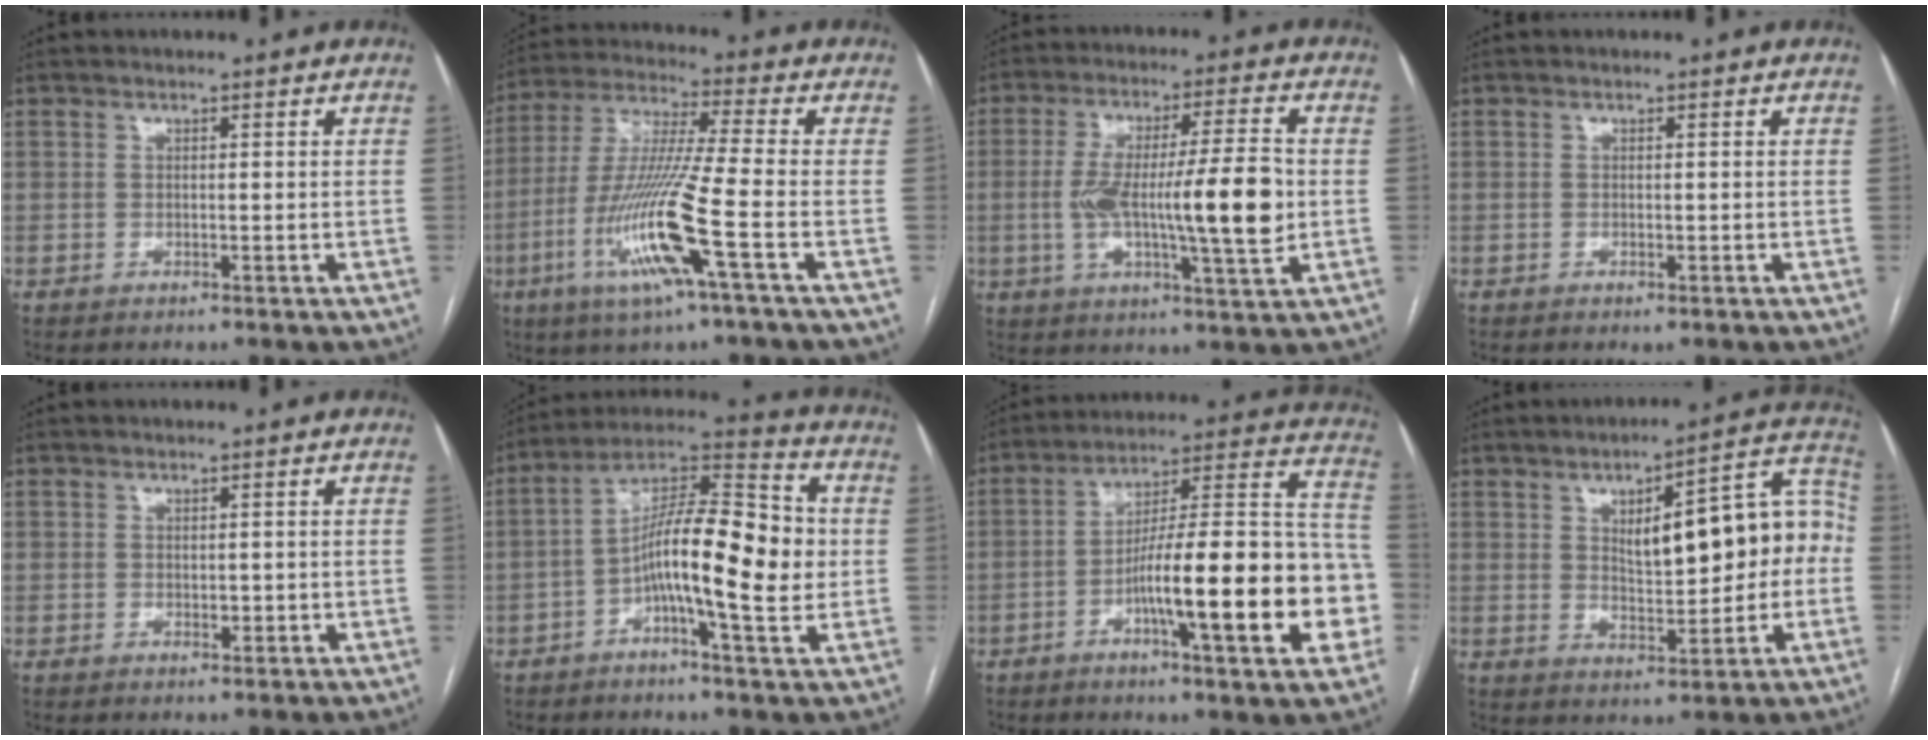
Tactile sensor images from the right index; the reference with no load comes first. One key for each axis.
{"total": 15.0, "fx": -5.5, "fy": -0.8, "fz": 13.9, "tx": -0.292, "ty": -0.017, "tz": -0.107}
{"total": 15.7, "fx": -1.1, "fy": 1.8, "fz": 15.5, "tx": -0.271, "ty": 0.008, "tz": -0.015}
{"total": 0.5, "fx": -0.3, "fy": 0.1, "fz": 0.4, "tx": -0.004, "ty": -0.002, "tz": -0.003}
{"total": 1.2, "fx": -0.1, "fy": 0.8, "fz": 0.8, "tx": -0.011, "ty": 0.001, "tz": 0.003}
{"total": 15.8, "fx": -1.6, "fy": 3.1, "fz": 15.4, "tx": -0.263, "ty": 0.025, "tz": -0.030}
{"total": 22.8, "fx": -6.4, "fy": 3.2, "fz": 21.6, "tx": -0.264, "ty": 0.024, "tz": -0.090}
{"total": 14.9, "fx": 1.1, "fy": 5.1, "fz": 14.0, "tx": -0.179, "ty": 0.043, "tz": 0.025}